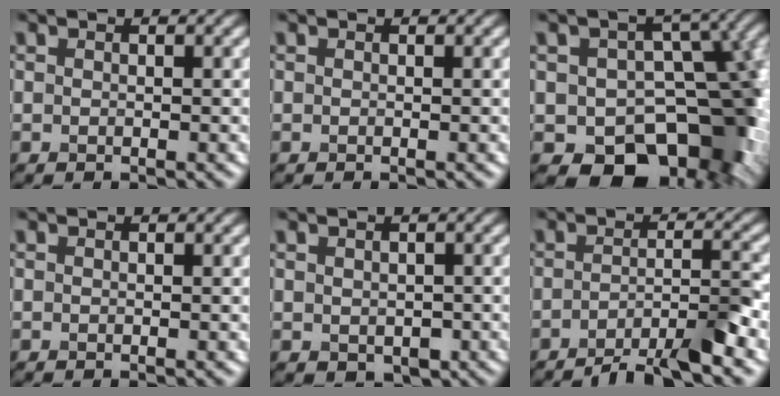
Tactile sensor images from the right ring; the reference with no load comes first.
{"total": 0.0}
{"total": 11.8, "force": [-3.9, 8.1, 7.6], "torque": [-0.078, -0.014, -0.060]}
{"total": 0.0}
{"total": 1.9, "force": [-0.3, 1.5, 1.2], "torque": [-0.017, -0.009, 0.001]}
{"total": 5.1, "force": [-3.5, 0.9, 3.5], "torque": [-0.043, 0.009, -0.064]}